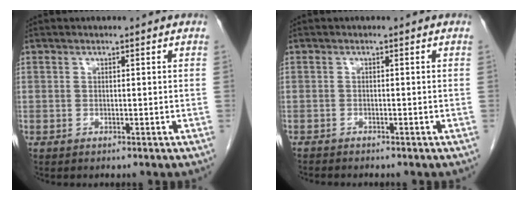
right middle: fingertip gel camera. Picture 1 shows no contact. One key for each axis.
{"total": 1.8, "fx": -1.7, "fy": 0.3, "fz": 0.5, "tx": -0.010, "ty": -0.003, "tz": -0.025}